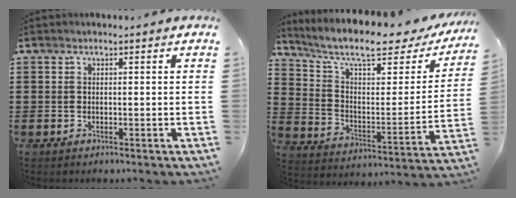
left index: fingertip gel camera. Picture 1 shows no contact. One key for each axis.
{"total": 9.7, "fx": 7.4, "fy": 1.9, "fz": 6.0, "tx": -0.130, "ty": -0.049, "tz": 0.120}